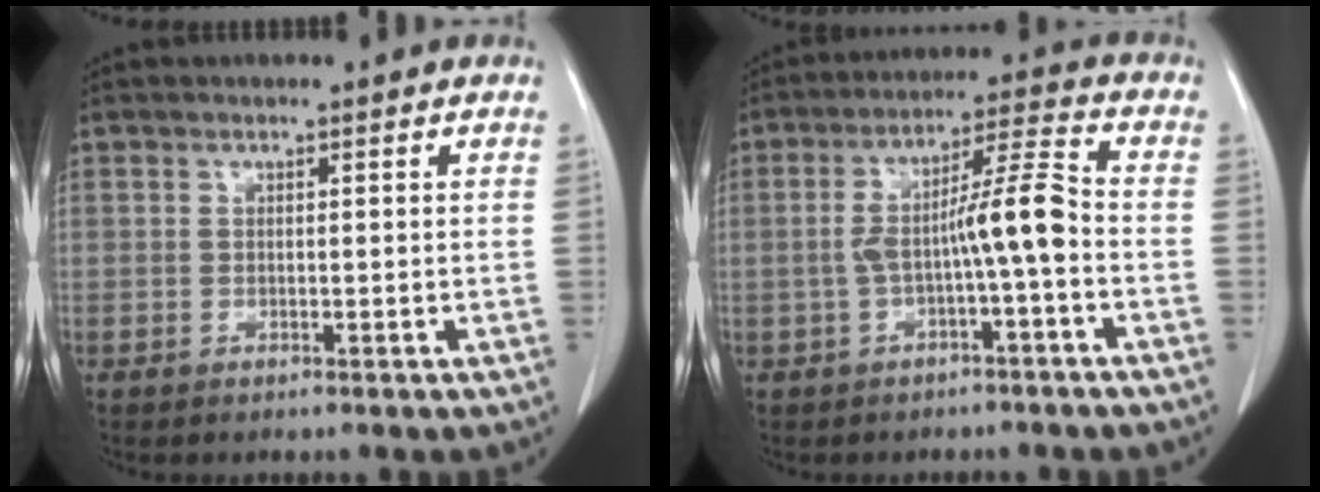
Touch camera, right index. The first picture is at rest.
{"total": 8.3, "force": [-1.7, 0.3, 8.1], "torque": [-0.146, 0.029, -0.028]}